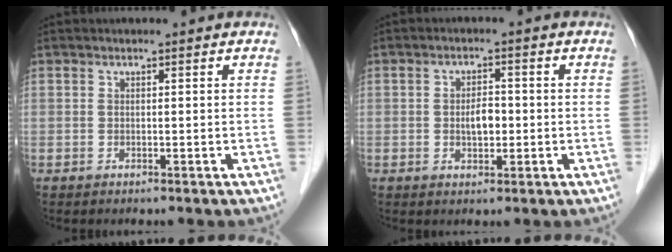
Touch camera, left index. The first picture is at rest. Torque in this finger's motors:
{"motor_torque": [0.27, -0.13, 0.08, 0.04]}